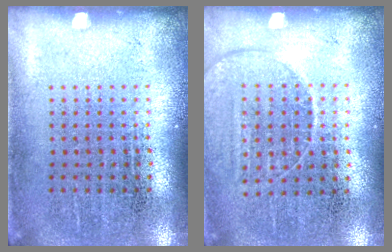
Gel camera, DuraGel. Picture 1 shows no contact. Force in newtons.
{"total": 1.4, "press": 1.3, "slide": 0.5}